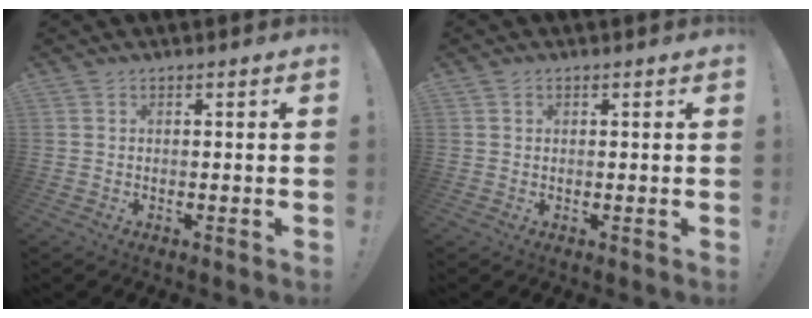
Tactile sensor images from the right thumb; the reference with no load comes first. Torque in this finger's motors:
{"motor_torque": [-0.18, -0.15, -0.15, -0.06, 0.12]}